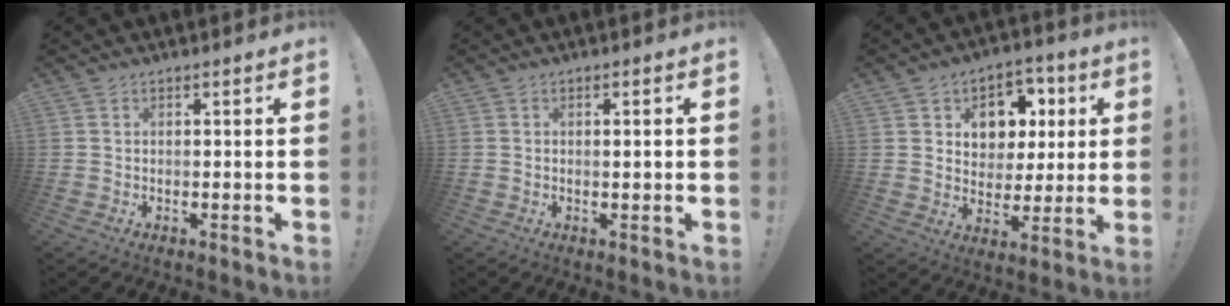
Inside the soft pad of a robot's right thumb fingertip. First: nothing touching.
{"total": 1.1, "force": [0.1, -0.1, 1.1], "torque": [-0.013, -0.004, 0.000]}
{"total": 10.5, "force": [3.7, 9.0, 3.9], "torque": [-0.041, -0.022, 0.073]}